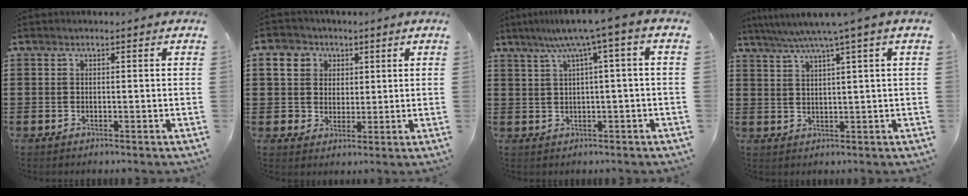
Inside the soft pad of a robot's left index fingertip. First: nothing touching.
{"total": 6.0, "force": [2.2, 5.5, 1.2], "torque": [-0.036, 0.012, 0.036]}
{"total": 6.6, "force": [2.3, -0.5, 6.2], "torque": [-0.123, -0.005, 0.033]}
{"total": 4.6, "force": [2.8, -0.9, 3.5], "torque": [-0.074, -0.010, 0.044]}